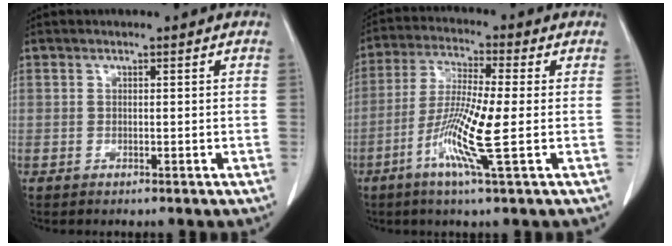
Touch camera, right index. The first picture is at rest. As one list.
[{"total": 10.5, "force": [-3.0, -0.4, 10.1], "torque": [-0.202, -0.019, -0.066]}]